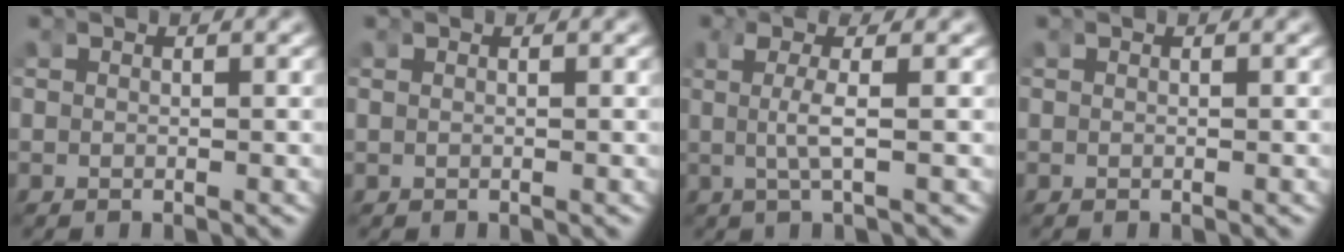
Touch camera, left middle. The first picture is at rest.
{"total": 0.0}
{"total": 2.6, "force": [0.0, -0.4, 2.6], "torque": [-0.058, -0.007, 0.008]}
{"total": 0.0}